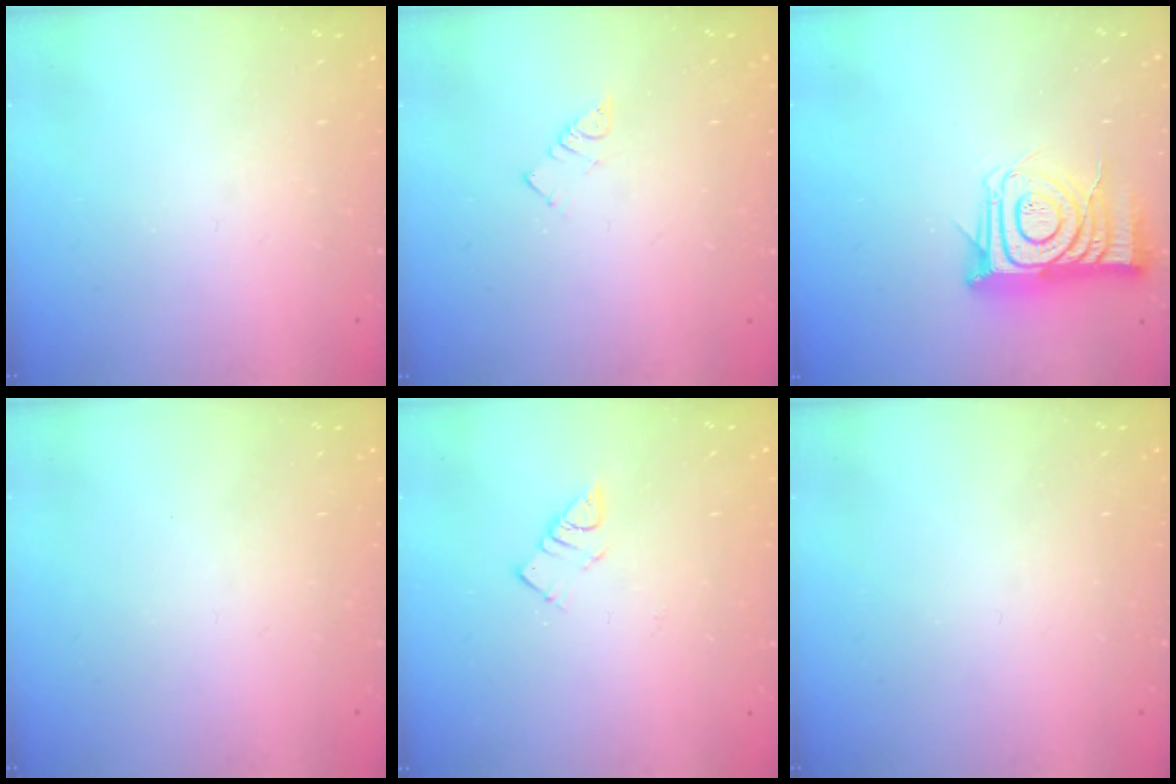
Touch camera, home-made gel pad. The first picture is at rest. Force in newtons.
{"total": 2.5, "press": 2.5, "slide": 0.1}
{"total": 14.6, "press": 14.6, "slide": 1.0}
{"total": 1.7, "press": 1.6, "slide": 0.1}
{"total": 4.6, "press": 4.6, "slide": 0.2}
{"total": 0.0}